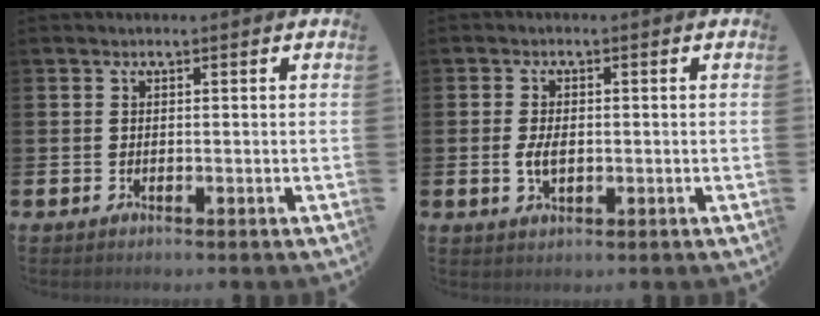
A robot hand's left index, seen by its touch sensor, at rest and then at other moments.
{"total": 3.0, "force": [-0.2, 1.7, 2.4], "torque": [-0.031, -0.001, -0.008]}